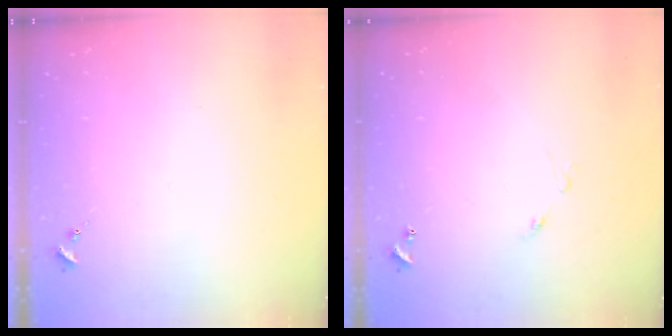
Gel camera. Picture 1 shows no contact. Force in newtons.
{"total": 5.0, "press": 5.0, "slide": 0.5}